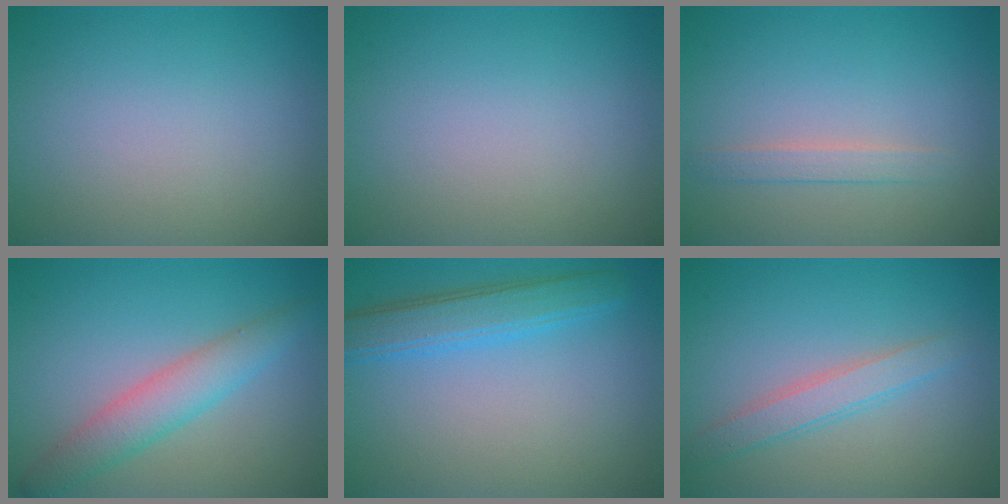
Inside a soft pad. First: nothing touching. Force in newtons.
{"total": 0.0}
{"total": 1.5, "press": 1.5, "slide": 0.1}
{"total": 3.9, "press": 3.9, "slide": 0.1}
{"total": 3.7, "press": 3.7, "slide": 0.1}
{"total": 2.4, "press": 2.4, "slide": 0.0}